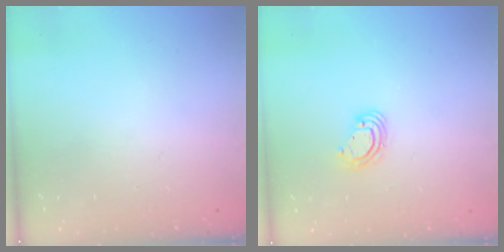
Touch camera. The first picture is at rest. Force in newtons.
{"total": 5.7, "press": 5.7, "slide": 0.5}